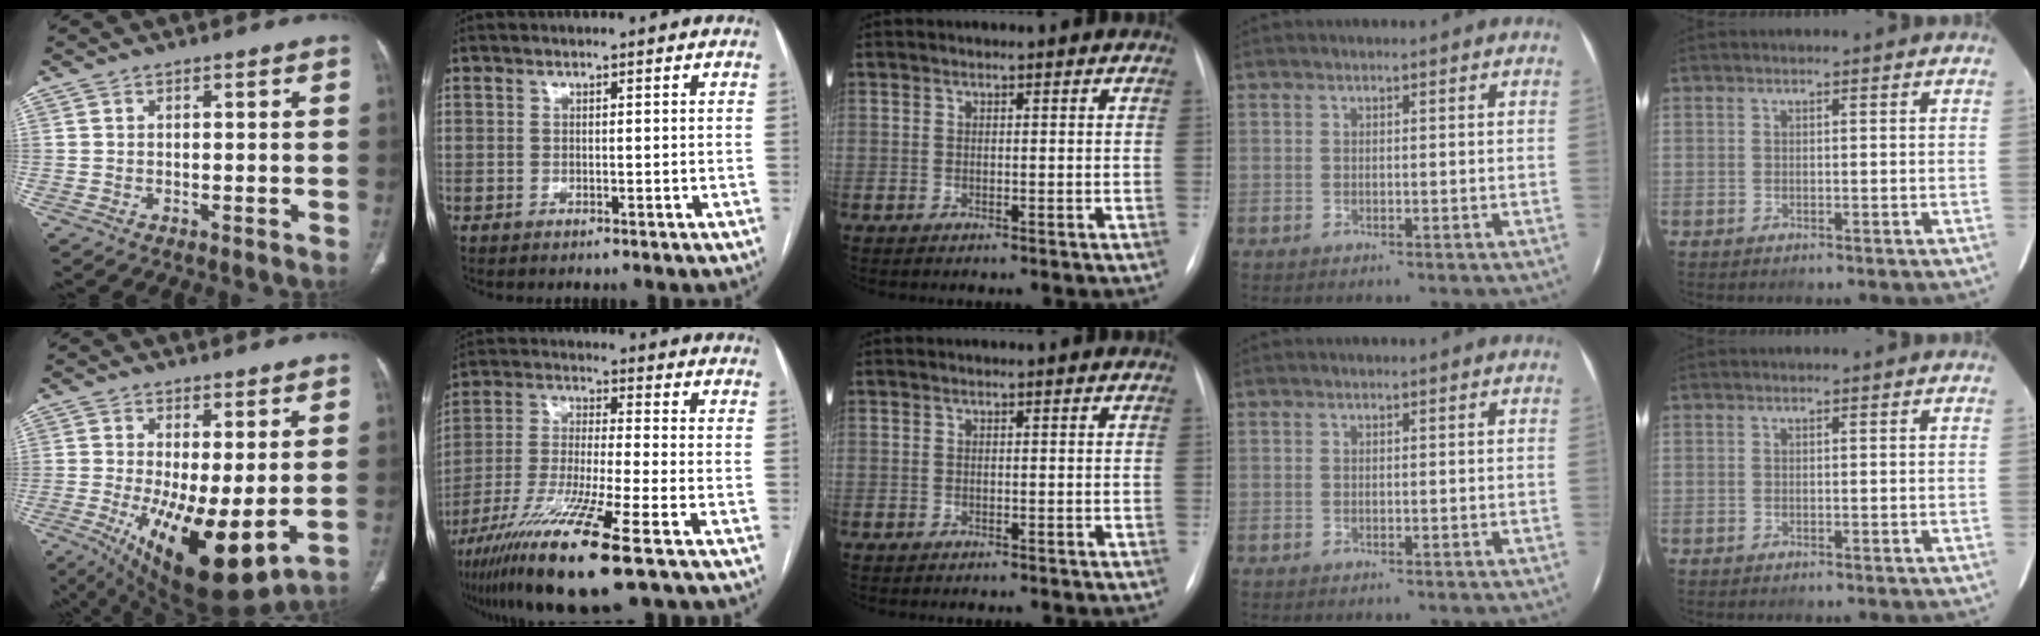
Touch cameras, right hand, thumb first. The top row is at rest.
{"thumb": {"total": 16.5, "force": [-2.4, 6.1, 15.2], "torque": [-0.261, -0.033, -0.016]}, "index": {"total": 16.3, "force": [-9.4, 0.1, 13.4], "torque": [-0.268, -0.046, -0.172]}}